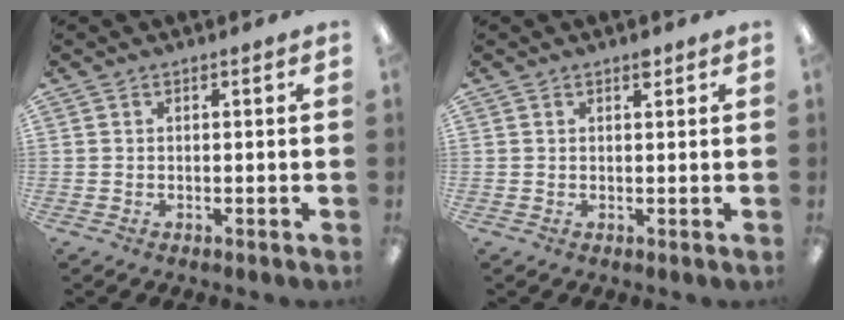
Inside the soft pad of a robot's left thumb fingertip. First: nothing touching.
{"total": 1.4, "force": [1.1, 0.5, 0.7], "torque": [0.000, -0.006, 0.016]}